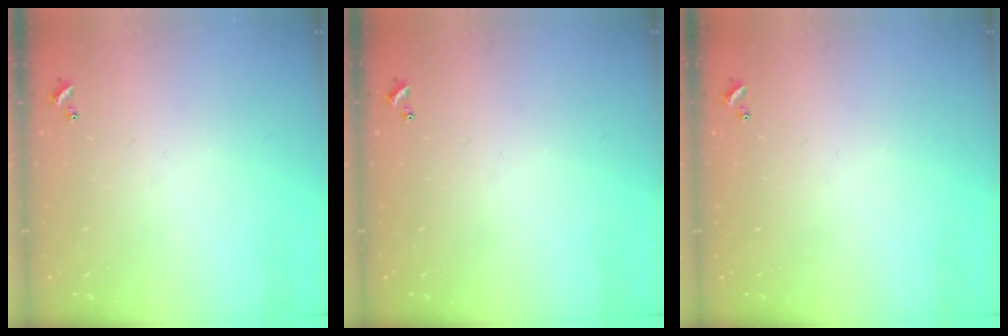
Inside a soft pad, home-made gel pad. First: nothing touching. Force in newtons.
{"total": 0.0}
{"total": 0.0}